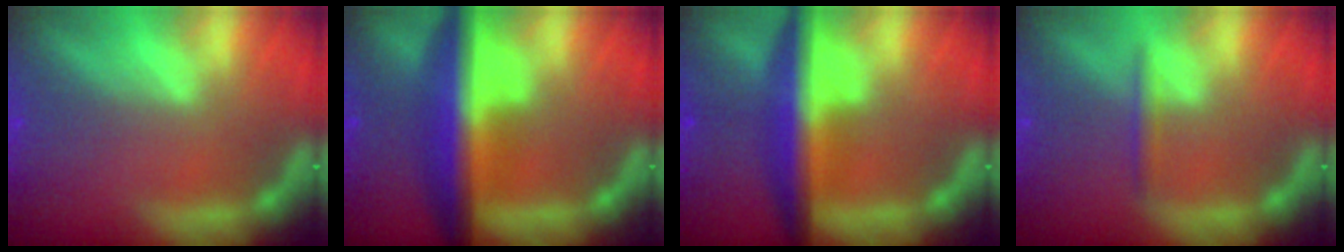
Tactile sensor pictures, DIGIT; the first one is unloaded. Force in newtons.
{"total": 9.0}
{"total": 7.4}
{"total": 1.4}